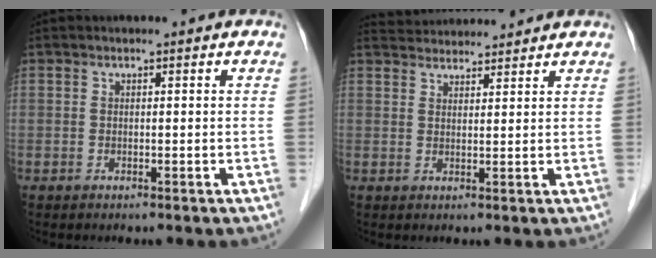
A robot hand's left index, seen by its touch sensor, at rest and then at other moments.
{"total": 6.6, "force": [6.5, 0.8, 1.0], "torque": [-0.020, 0.034, 0.098]}